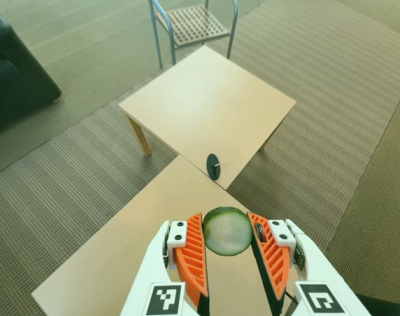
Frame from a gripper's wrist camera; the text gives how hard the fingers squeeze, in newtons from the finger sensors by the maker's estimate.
{"total": 11.5, "left": 10.9, "right": 12.0}